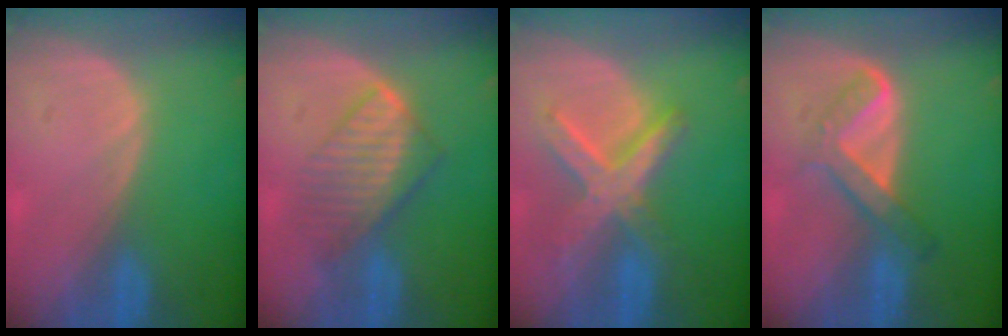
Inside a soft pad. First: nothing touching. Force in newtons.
{"total": 6.6, "press": 6.3, "slide": 1.9}
{"total": 8.2, "press": 7.1, "slide": 4.1}
{"total": 5.4, "press": 5.1, "slide": 1.6}